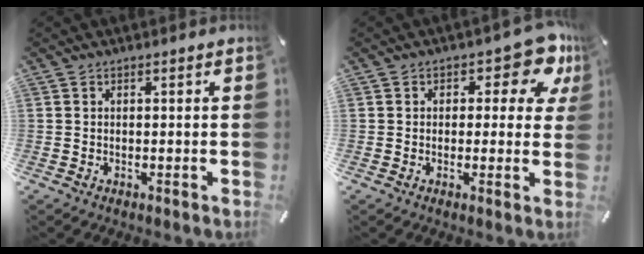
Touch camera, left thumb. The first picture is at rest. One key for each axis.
{"total": 9.3, "fx": 4.7, "fy": 4.9, "fz": 6.3, "tx": -0.076, "ty": -0.023, "tz": 0.077}